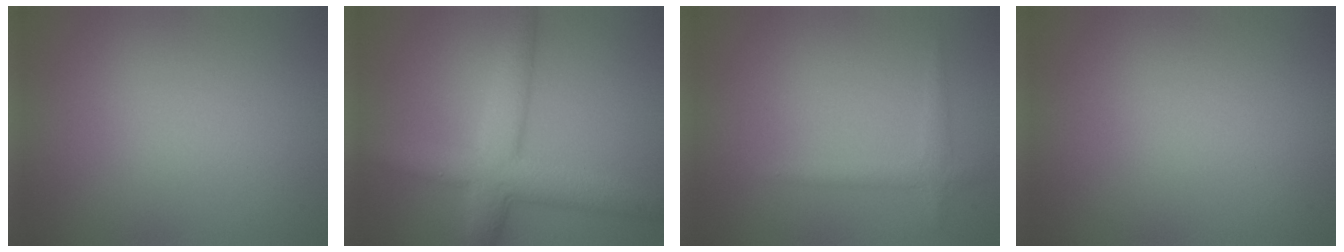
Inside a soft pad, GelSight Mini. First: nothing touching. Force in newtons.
{"total": 5.9, "press": 5.9, "slide": 0.1}
{"total": 1.4, "press": 1.4, "slide": 0.1}
{"total": 0.0}